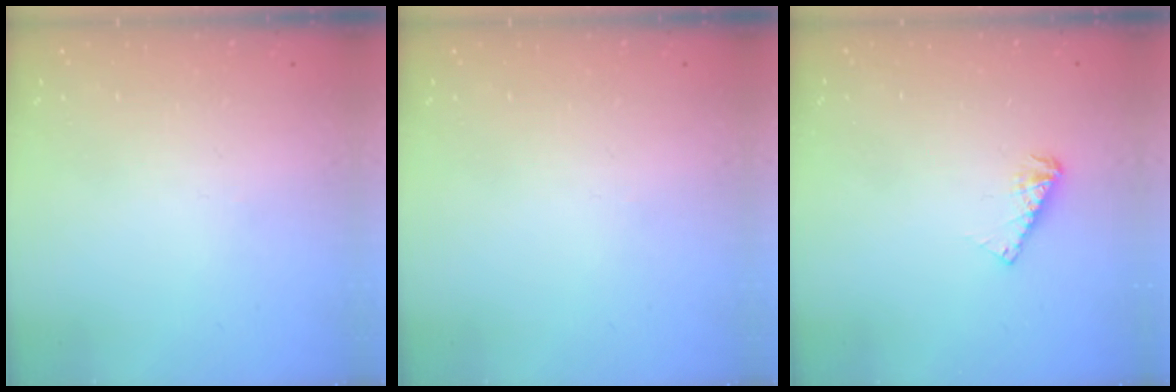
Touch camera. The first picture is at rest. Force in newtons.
{"total": 0.0}
{"total": 4.7, "press": 4.6, "slide": 0.3}